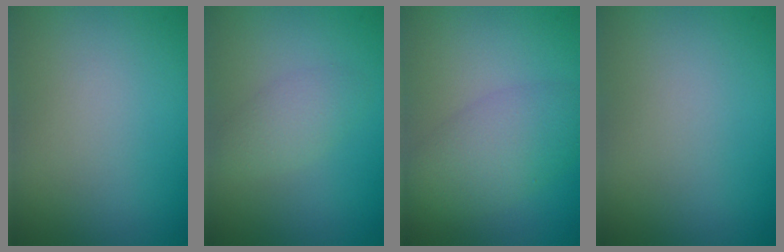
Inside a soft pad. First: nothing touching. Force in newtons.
{"total": 2.0, "press": 2.0, "slide": 0.1}
{"total": 5.0, "press": 5.0, "slide": 0.3}
{"total": 0.0}